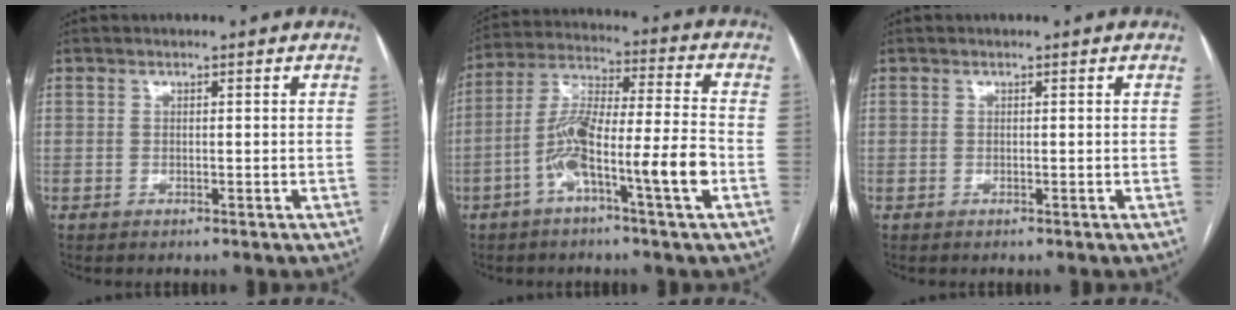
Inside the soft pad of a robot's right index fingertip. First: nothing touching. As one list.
[{"total": 13.0, "force": [-4.9, 0.8, 12.1], "torque": [-0.227, 0.018, -0.089]}, {"total": 0.0}]